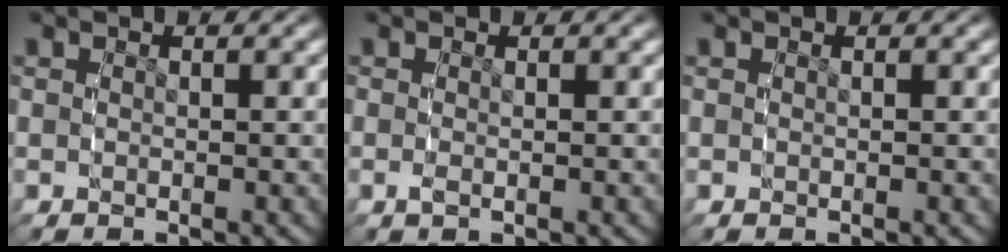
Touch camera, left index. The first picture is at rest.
{"total": 0.6, "force": [-0.3, -0.2, 0.4], "torque": [-0.017, -0.007, -0.003]}
{"total": 0.0}